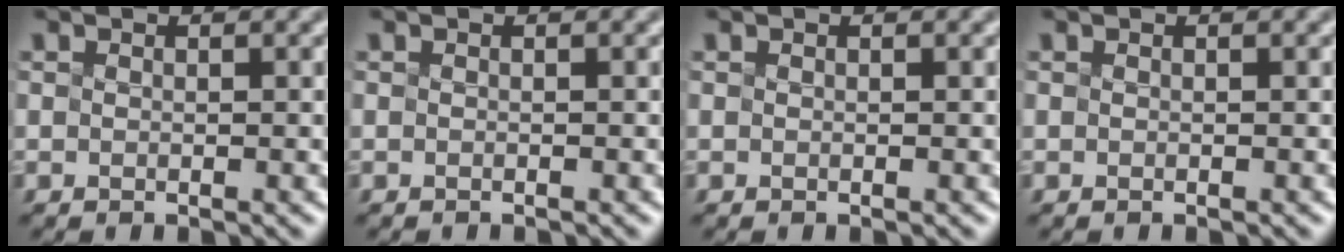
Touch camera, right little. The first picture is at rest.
{"total": 0.6, "force": [-0.6, 0.0, 0.1], "torque": [0.003, -0.002, -0.009]}
{"total": 0.0}
{"total": 0.0}